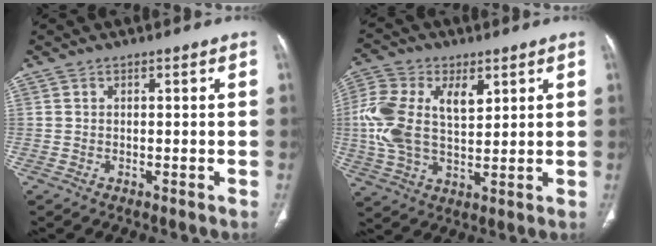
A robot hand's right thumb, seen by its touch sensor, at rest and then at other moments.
{"total": 14.3, "force": [3.5, 8.3, 11.1], "torque": [-0.230, 0.005, 0.064]}